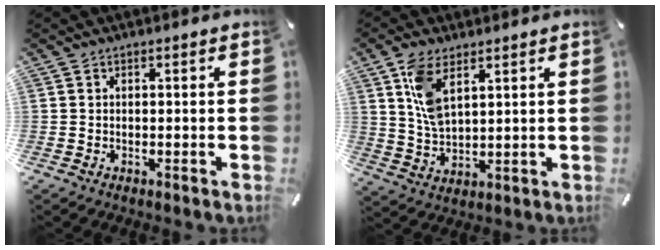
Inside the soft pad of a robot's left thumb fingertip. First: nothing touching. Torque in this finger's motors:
{"motor_torque": [1.49, 1.41, 1.05, -1.02, 0.48]}